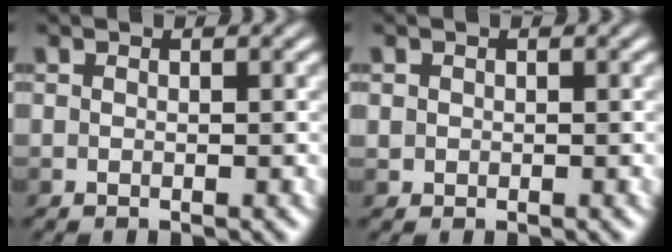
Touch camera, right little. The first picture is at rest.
{"total": 0.8, "force": [0.2, 0.8, 0.0], "torque": [-0.007, -0.002, 0.002]}